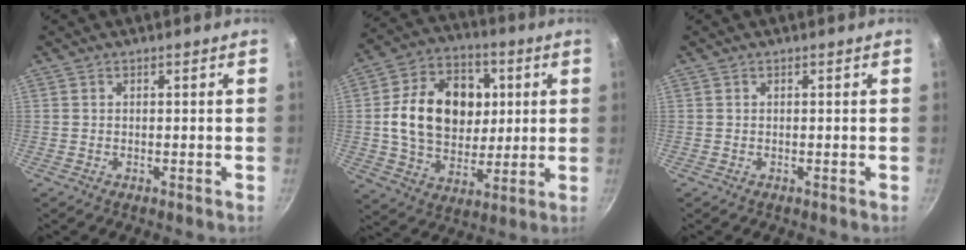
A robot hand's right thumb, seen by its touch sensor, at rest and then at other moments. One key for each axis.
{"total": 19.6, "fx": 2.7, "fy": 14.7, "fz": 12.7, "tx": -0.181, "ty": 0.010, "tz": 0.042}
{"total": 0.0}